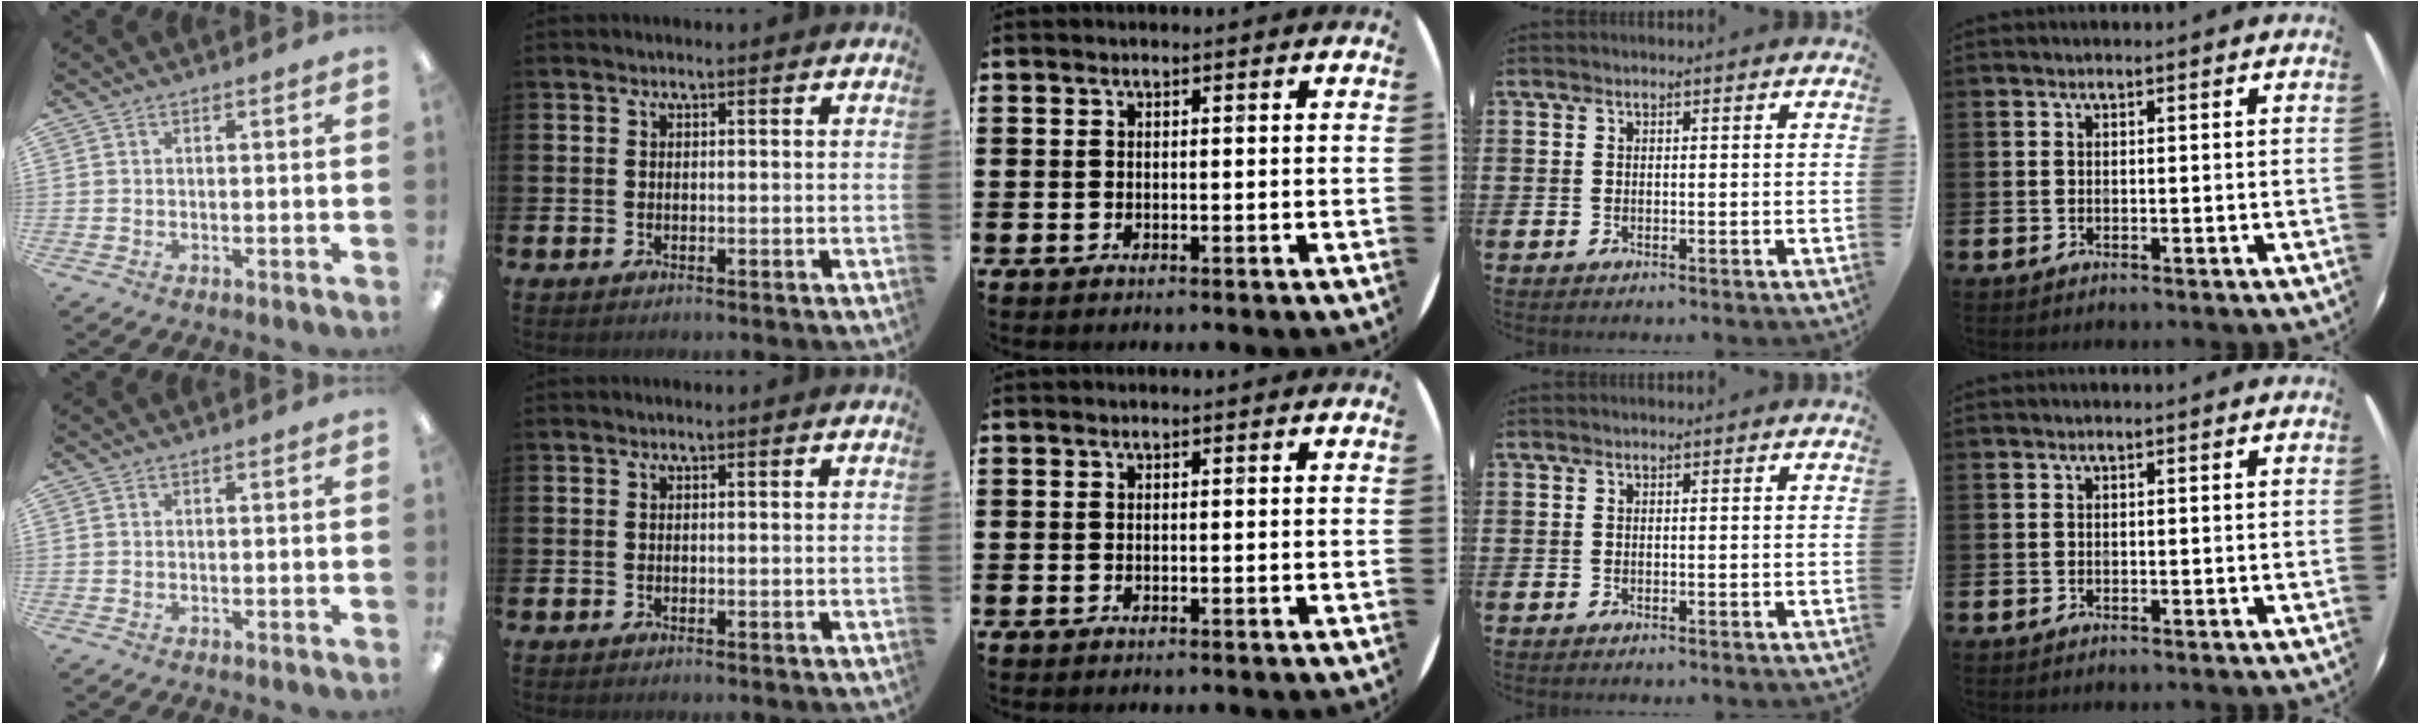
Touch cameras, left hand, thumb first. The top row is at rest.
{}